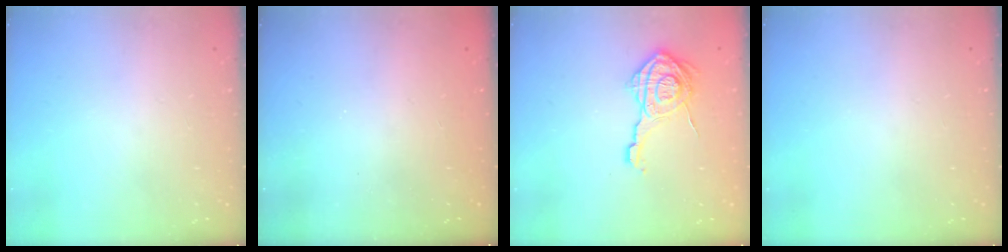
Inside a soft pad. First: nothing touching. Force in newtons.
{"total": 2.5, "press": 2.3, "slide": 0.8}
{"total": 16.3, "press": 16.3, "slide": 0.6}
{"total": 0.0}